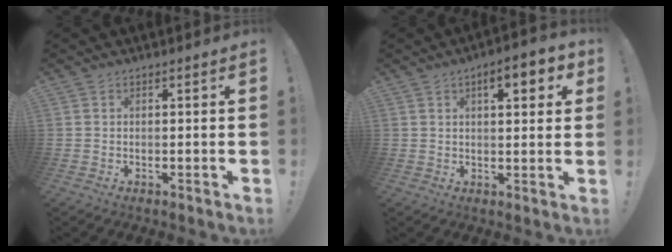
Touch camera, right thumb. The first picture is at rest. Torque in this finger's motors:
{"motor_torque": [-0.42, 1.31, 0.04, 0.46, 0.00]}